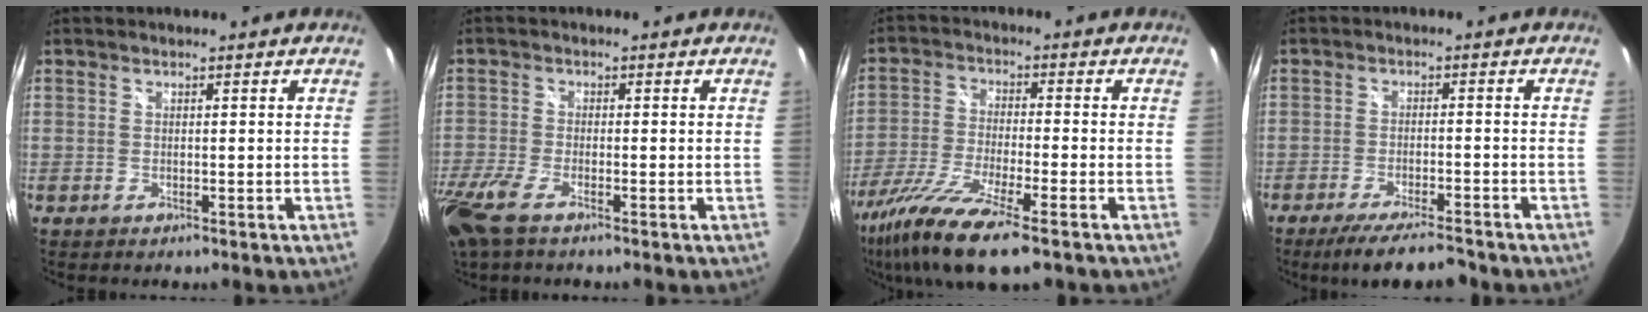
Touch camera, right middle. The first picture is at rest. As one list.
[{"total": 9.4, "force": [-6.0, 3.3, 6.4], "torque": [-0.160, -0.036, -0.120]}, {"total": 15.3, "force": [-10.2, 2.6, 11.0], "torque": [-0.236, -0.052, -0.193]}, {"total": 9.1, "force": [-7.9, 1.1, 4.4], "torque": [-0.094, -0.022, -0.126]}]